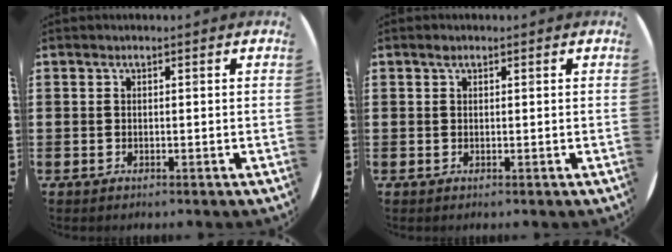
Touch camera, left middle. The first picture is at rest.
{"total": 0.6, "force": [0.5, 0.2, 0.2], "torque": [0.003, -0.001, 0.006]}